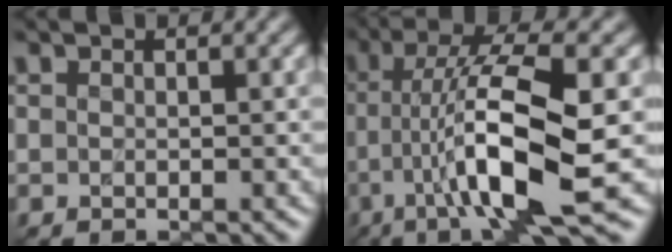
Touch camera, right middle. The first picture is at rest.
{"total": 10.4, "force": [-1.7, 2.0, 10.1], "torque": [-0.169, 0.010, -0.033]}